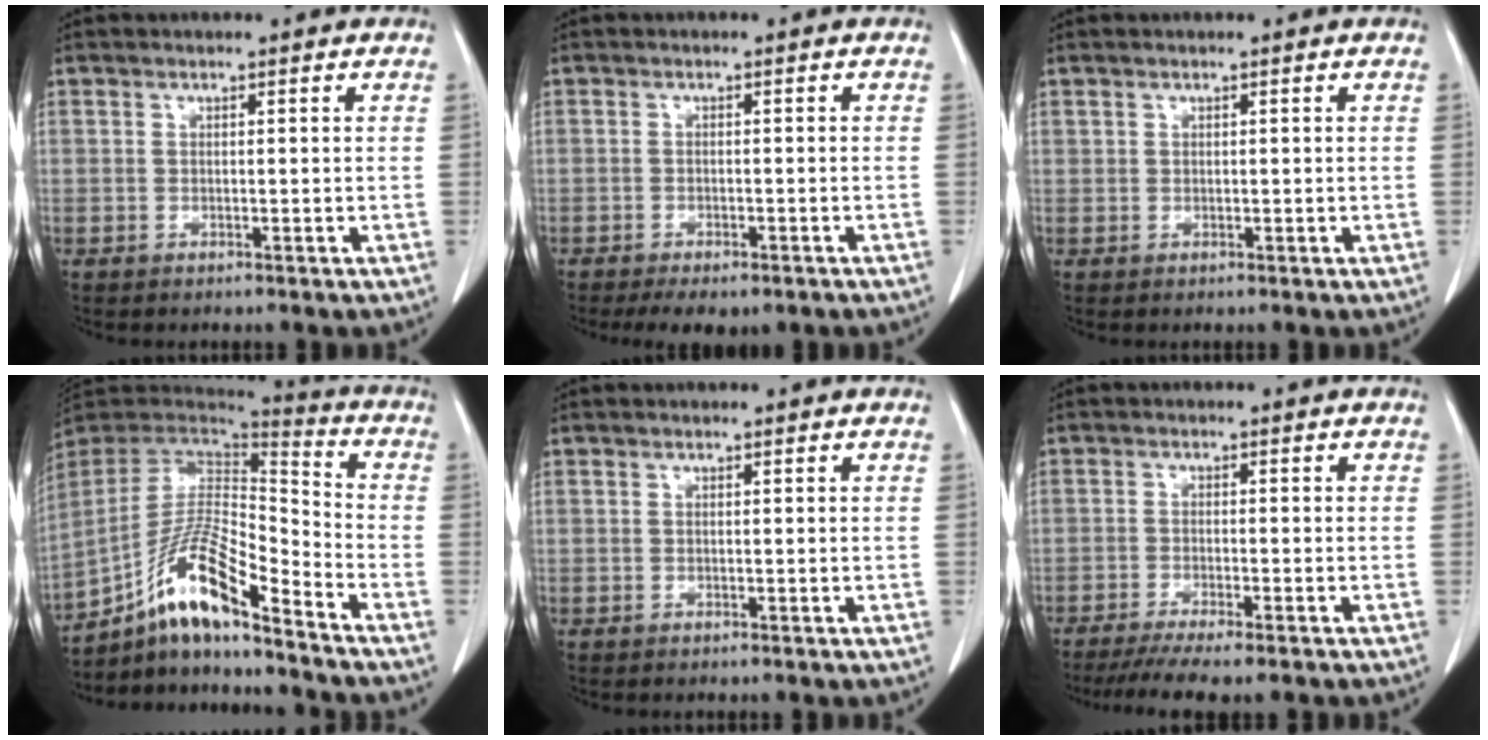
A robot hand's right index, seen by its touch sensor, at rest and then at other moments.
{"total": 5.2, "force": [-3.8, 2.3, 2.8], "torque": [-0.042, -0.009, -0.049]}
{"total": 0.5, "force": [0.2, 0.5, 0.1], "torque": [0.007, 0.002, 0.002]}
{"total": 15.1, "force": [-10.3, 2.2, 10.8], "torque": [-0.205, 0.010, -0.183]}
{"total": 0.0}
{"total": 8.3, "force": [-6.9, 0.5, 4.7], "torque": [-0.071, -0.017, -0.107]}